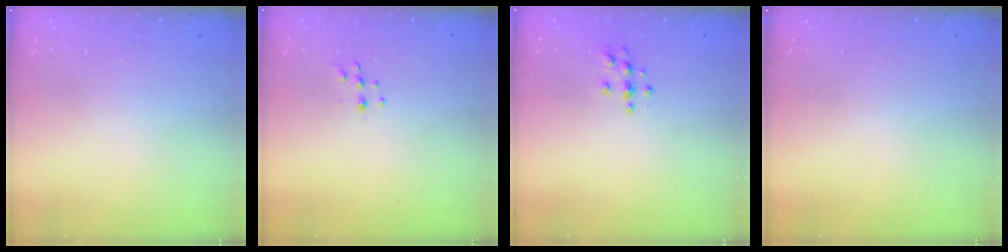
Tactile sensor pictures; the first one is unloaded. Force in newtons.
{"total": 5.7, "press": 5.6, "slide": 0.8}
{"total": 5.4, "press": 5.3, "slide": 0.7}
{"total": 0.0}